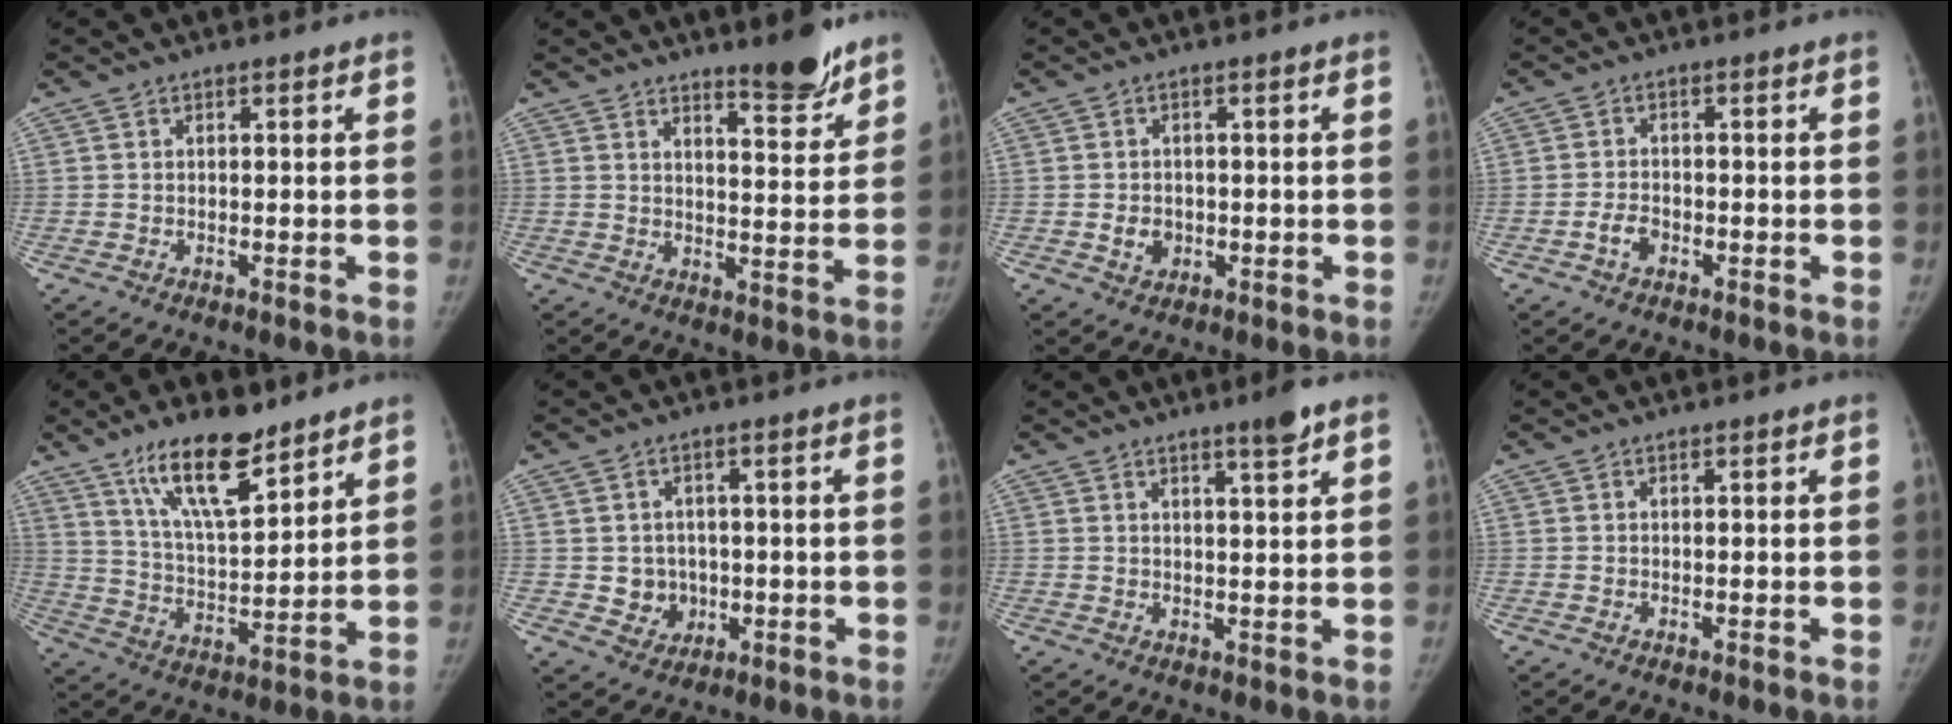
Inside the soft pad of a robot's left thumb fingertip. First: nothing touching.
{"total": 7.7, "force": [6.3, 1.6, 4.1], "torque": [-0.039, -0.055, 0.095]}
{"total": 3.3, "force": [-0.6, 2.7, 1.7], "torque": [-0.020, 0.001, -0.003]}
{"total": 2.9, "force": [-1.3, 1.9, 1.7], "torque": [-0.031, 0.012, -0.024]}
{"total": 14.8, "force": [10.2, 4.7, 9.6], "torque": [-0.144, -0.062, 0.189]}
{"total": 5.2, "force": [-0.4, 4.9, 1.9], "torque": [-0.004, 0.006, 0.004]}
{"total": 3.6, "force": [2.4, 0.0, 2.7], "torque": [-0.040, -0.016, 0.040]}
{"total": 0.0}